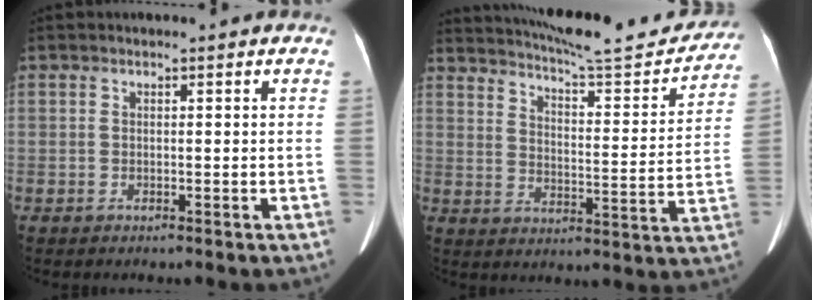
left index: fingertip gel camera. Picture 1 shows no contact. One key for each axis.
{"total": 19.6, "fx": 18.5, "fy": 1.5, "fz": 6.4, "tx": -0.096, "ty": -0.039, "tz": 0.247}